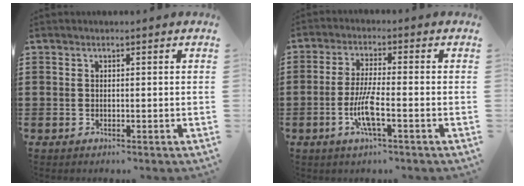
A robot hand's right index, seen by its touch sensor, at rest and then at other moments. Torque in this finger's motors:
{"motor_torque": [2.14, 0.00, 0.51, 0.19]}